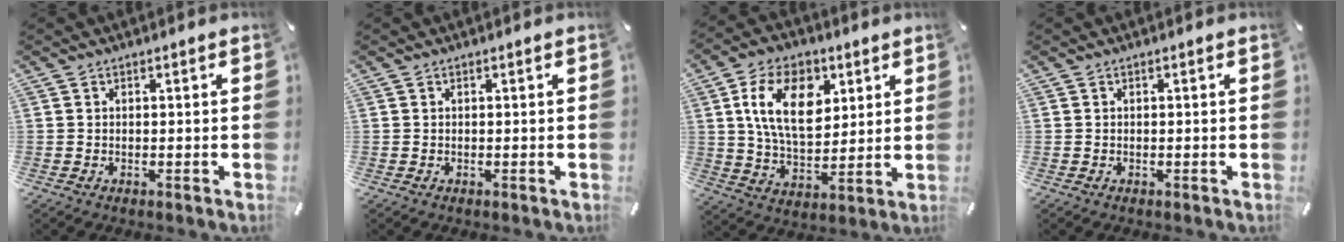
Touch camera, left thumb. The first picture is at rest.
{"total": 0.0}
{"total": 15.7, "force": [5.5, 10.1, 10.7], "torque": [-0.194, 0.007, 0.098]}
{"total": 0.0}